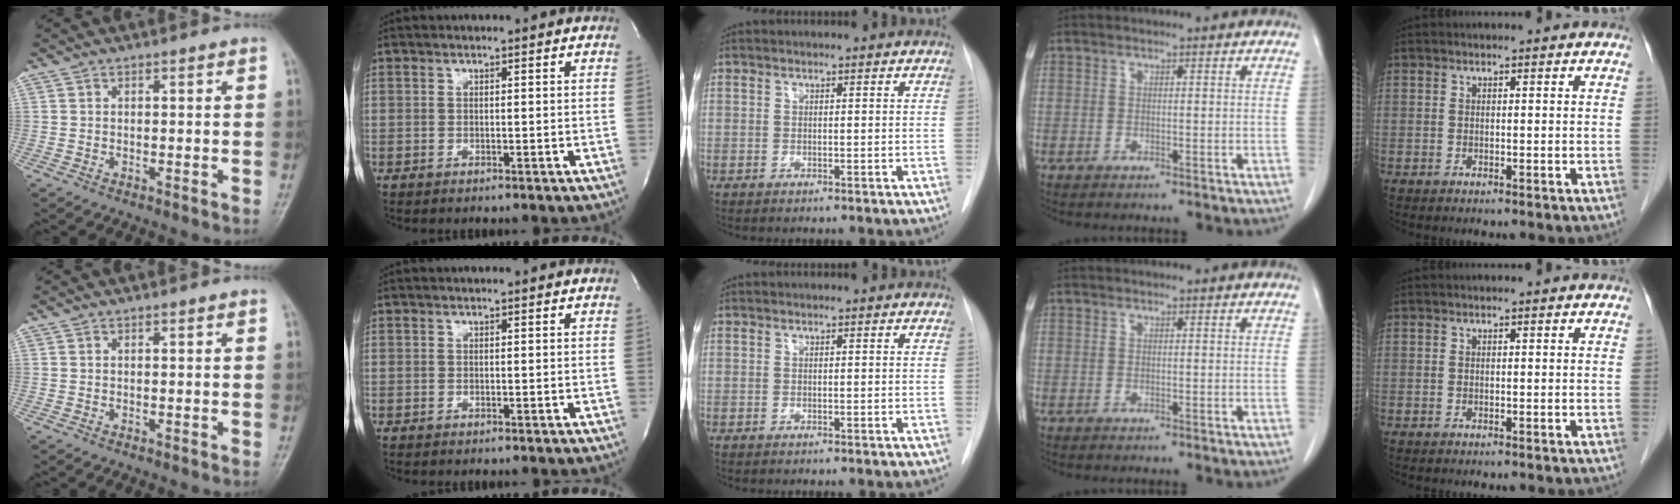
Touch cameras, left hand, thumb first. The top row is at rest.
{}